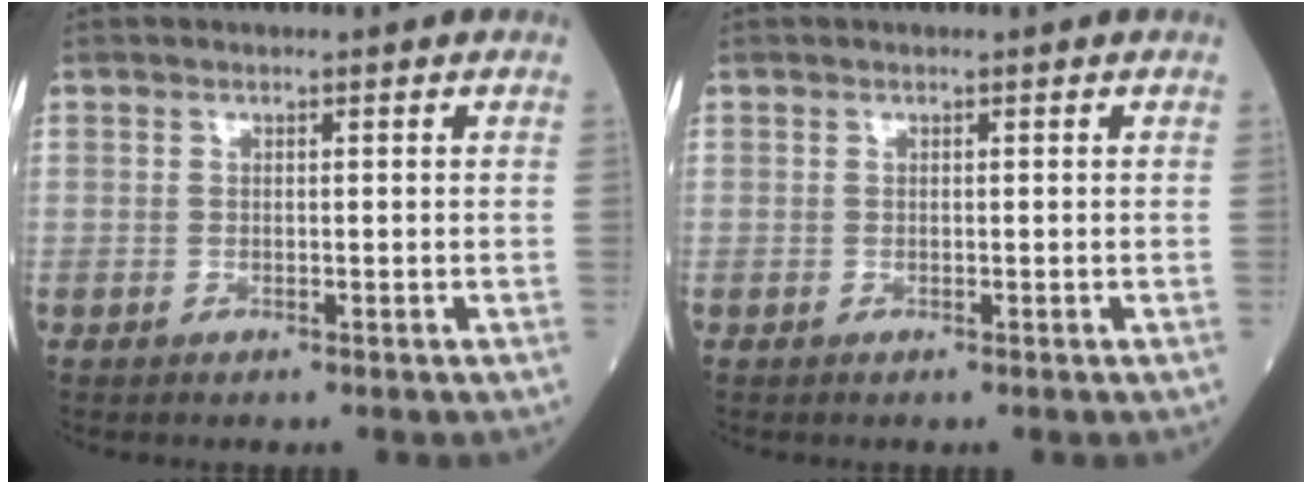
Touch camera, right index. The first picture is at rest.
{"total": 0.0}